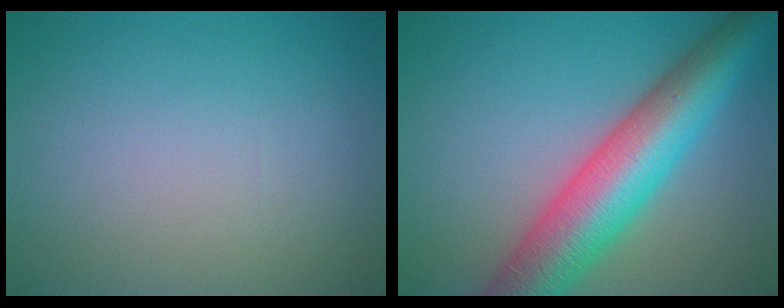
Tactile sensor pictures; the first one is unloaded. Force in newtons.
{"total": 10.2, "press": 10.2, "slide": 0.2}